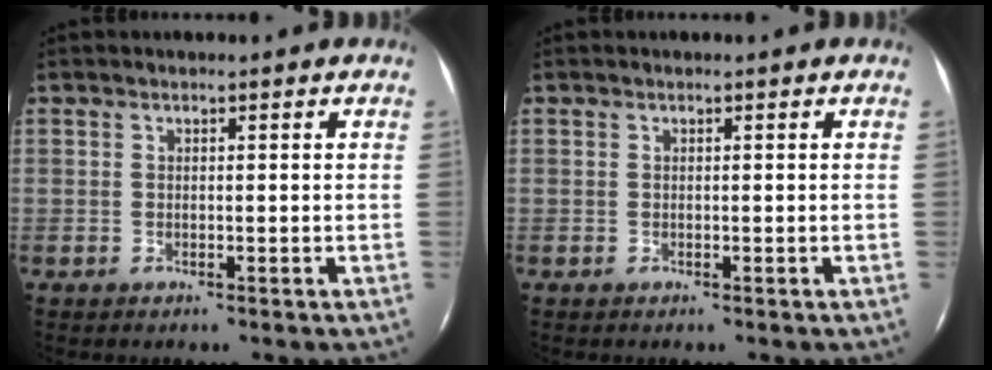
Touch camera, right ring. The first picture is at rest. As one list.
[{"total": 0.0}]